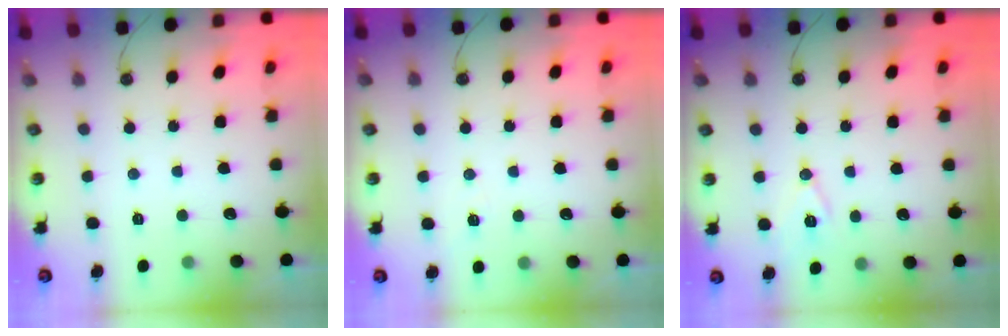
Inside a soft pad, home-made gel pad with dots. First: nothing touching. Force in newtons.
{"total": 3.1, "press": 2.0, "slide": 2.3}
{"total": 8.7, "press": 7.9, "slide": 3.5}